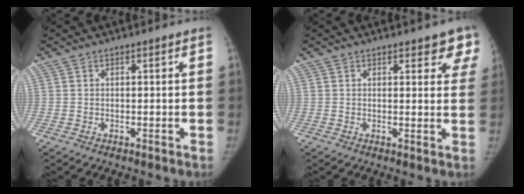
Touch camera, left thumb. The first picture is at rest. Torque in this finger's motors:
{"motor_torque": [-0.37, -0.09, 0.51, 0.25, 0.09]}